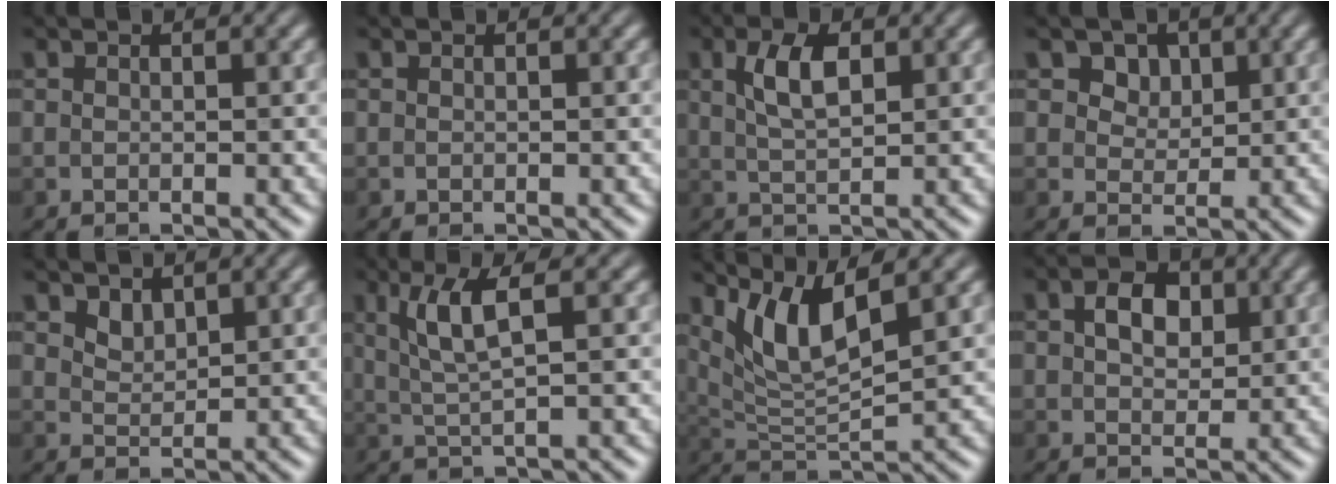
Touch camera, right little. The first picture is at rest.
{"total": 0.0}
{"total": 3.3, "force": [1.1, 1.4, 2.8], "torque": [-0.057, 0.006, 0.021]}
{"total": 3.2, "force": [1.7, 2.3, 1.4], "torque": [-0.032, -0.010, 0.037]}
{"total": 1.3, "force": [1.0, 0.6, 0.4], "torque": [-0.008, -0.003, 0.025]}
{"total": 3.8, "force": [1.1, 0.7, 3.5], "torque": [-0.073, 0.001, 0.024]}
{"total": 5.1, "force": [2.9, 1.0, 4.1], "torque": [-0.082, -0.003, 0.060]}
{"total": 3.3, "force": [0.9, 2.3, 2.2], "torque": [-0.043, 0.006, 0.013]}